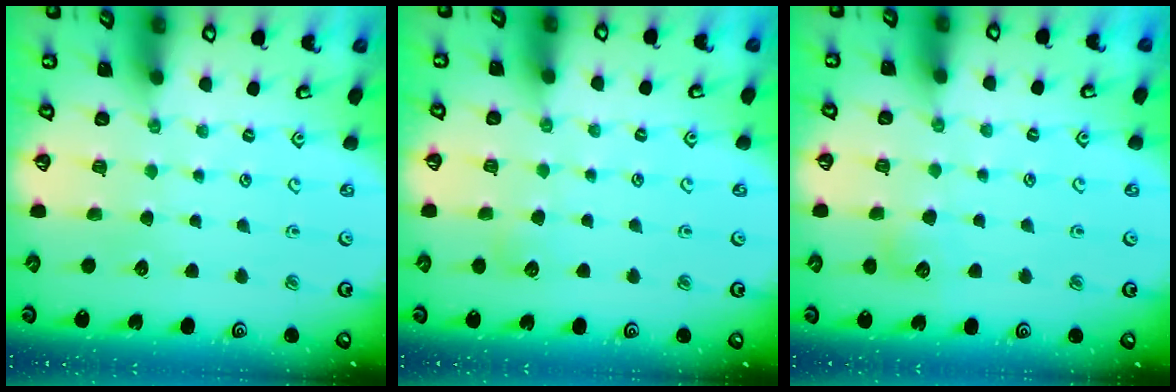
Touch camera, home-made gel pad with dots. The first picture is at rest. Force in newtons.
{"total": 4.9, "press": 4.8, "slide": 0.6}
{"total": 7.3, "press": 7.3, "slide": 0.8}